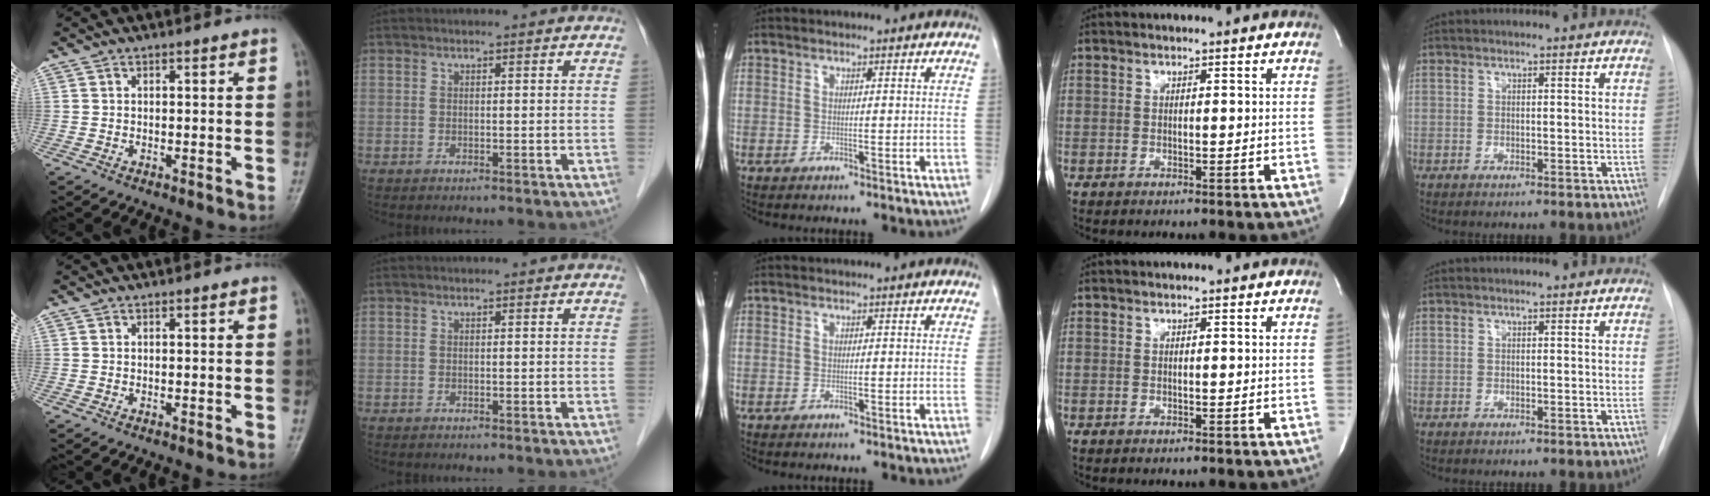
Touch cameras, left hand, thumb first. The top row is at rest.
{}